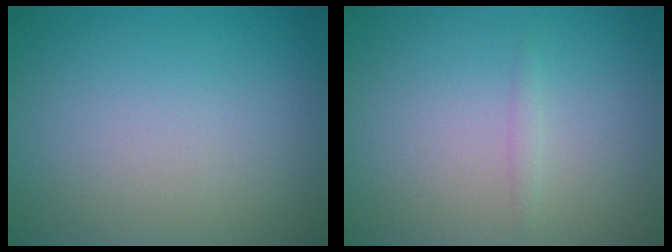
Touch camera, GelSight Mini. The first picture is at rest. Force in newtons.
{"total": 0.7, "press": 0.7, "slide": 0.0}